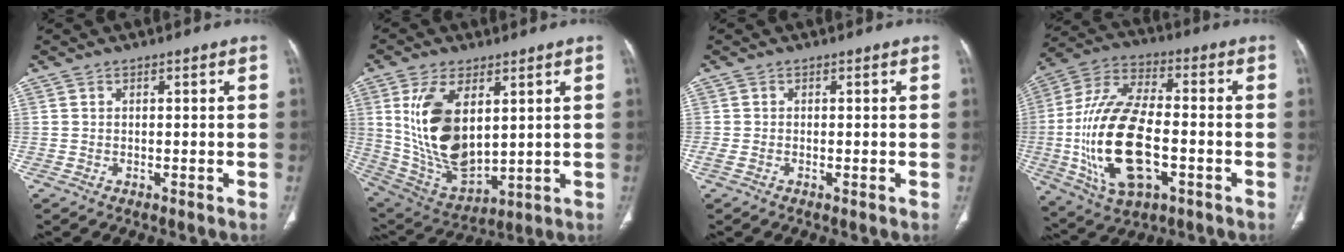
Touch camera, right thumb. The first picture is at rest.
{"total": 17.4, "force": [4.2, 9.2, 14.2], "torque": [-0.259, -0.022, 0.103]}
{"total": 1.3, "force": [-0.4, 0.5, 1.2], "torque": [-0.034, -0.004, -0.010]}
{"total": 23.0, "force": [-4.2, 11.7, 19.3], "torque": [-0.390, 0.015, -0.064]}